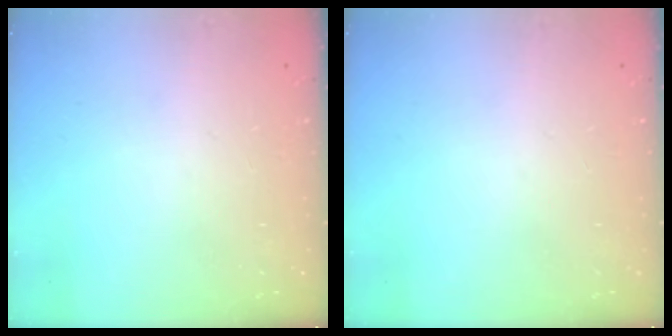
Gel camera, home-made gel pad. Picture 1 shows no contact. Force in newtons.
{"total": 0.0}